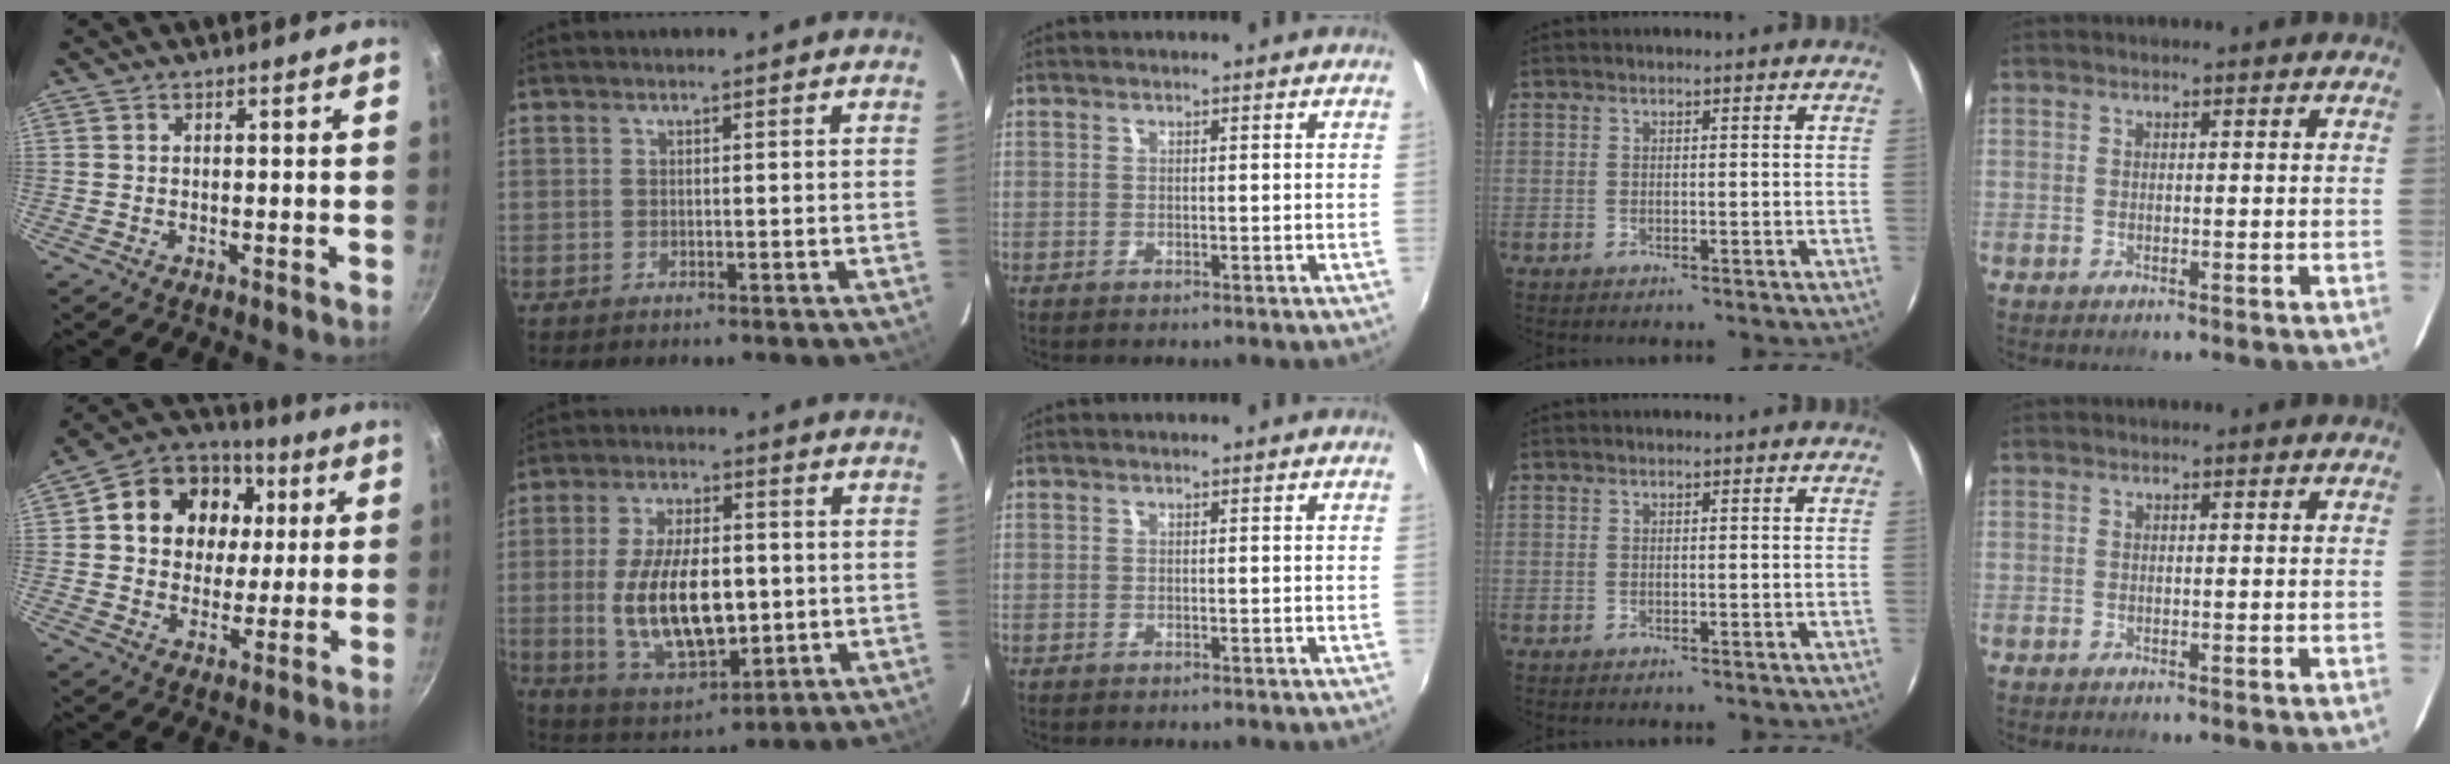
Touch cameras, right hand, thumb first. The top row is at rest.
{"thumb": {"total": 17.3, "force": [3.9, 14.1, 9.2], "torque": [-0.132, 0.014, 0.056]}, "index": {"total": 16.9, "force": [-1.1, 8.2, 14.7], "torque": [-0.290, -0.015, -0.001]}}